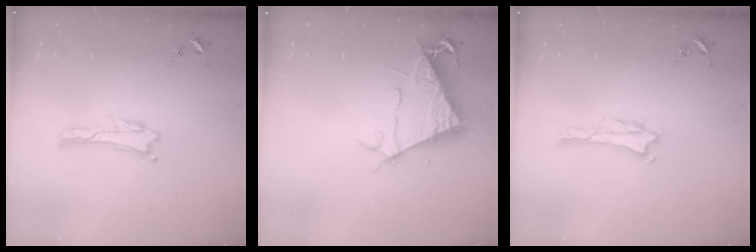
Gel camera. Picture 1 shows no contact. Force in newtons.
{"total": 7.6, "press": 7.5, "slide": 1.0}
{"total": 0.8, "press": 0.8, "slide": 0.1}